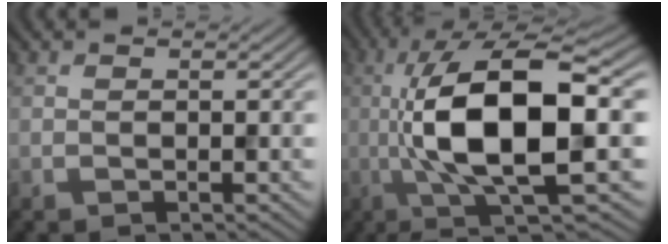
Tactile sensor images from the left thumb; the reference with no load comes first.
{"total": 14.5, "force": [-0.9, 4.0, 13.9], "torque": [-0.262, 0.009, -0.019]}